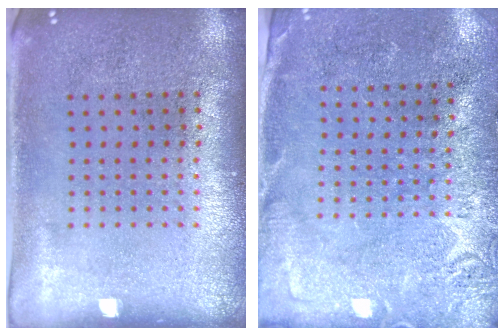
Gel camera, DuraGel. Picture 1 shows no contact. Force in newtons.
{"total": 2.8, "press": 2.6, "slide": 0.9}